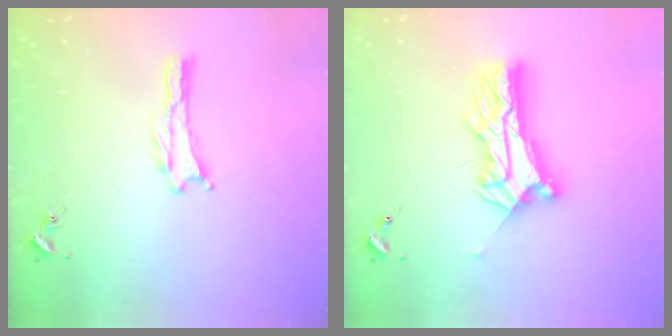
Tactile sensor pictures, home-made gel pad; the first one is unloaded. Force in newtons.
{"total": 10.5, "press": 10.5, "slide": 0.8}